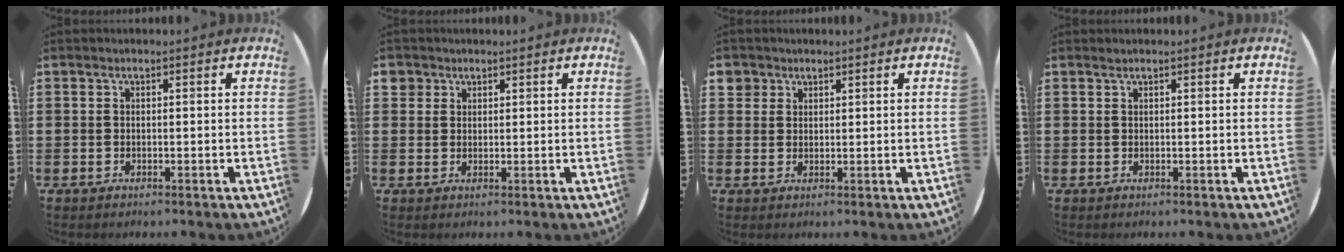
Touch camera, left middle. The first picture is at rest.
{"total": 1.8, "force": [1.4, 1.2, 0.0], "torque": [0.005, 0.002, 0.025]}
{"total": 2.3, "force": [1.6, 1.6, 0.1], "torque": [0.002, 0.004, 0.029]}
{"total": 0.0}